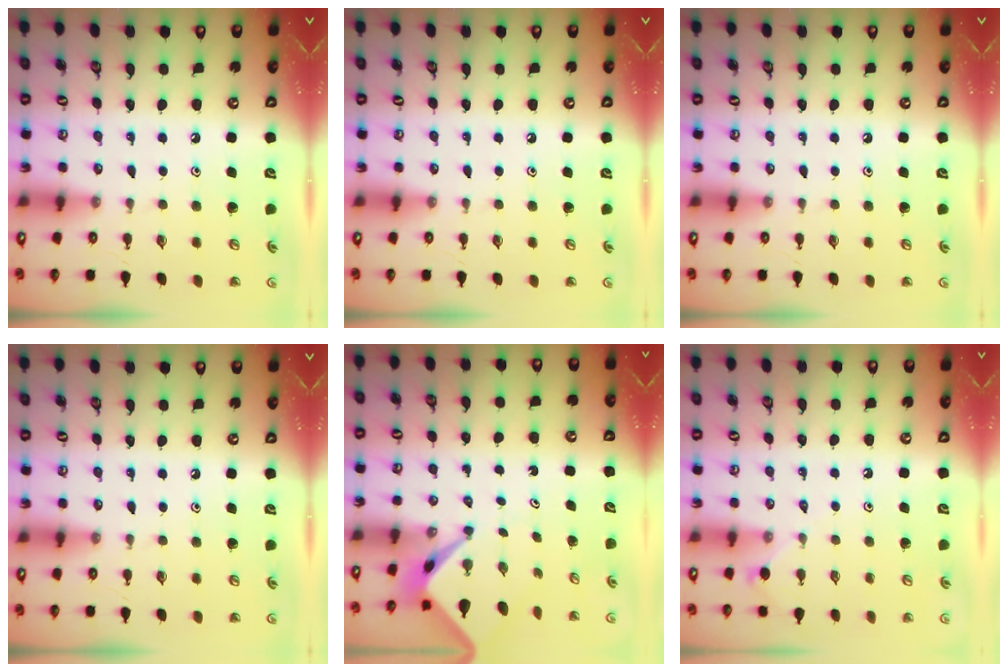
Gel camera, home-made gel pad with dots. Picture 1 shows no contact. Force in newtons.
{"total": 0.0}
{"total": 0.0}
{"total": 0.0}
{"total": 2.6, "press": 2.6, "slide": 0.2}
{"total": 3.8, "press": 3.7, "slide": 0.7}